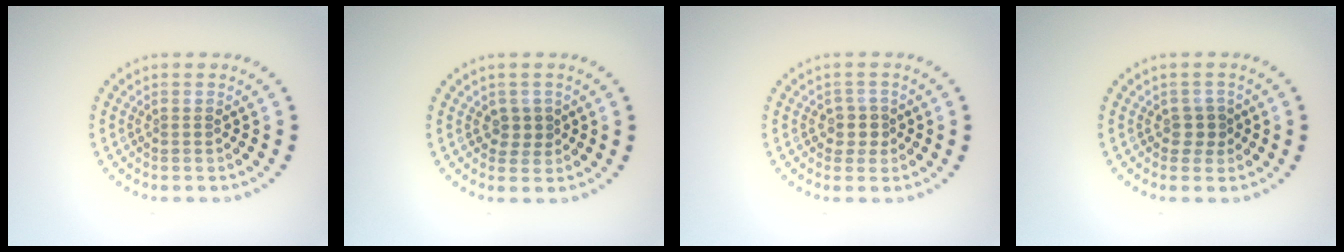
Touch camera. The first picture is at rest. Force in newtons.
{"total": 1.7, "press": 1.5, "slide": 0.9}
{"total": 1.8, "press": 1.6, "slide": 0.9}
{"total": 1.5, "press": 1.3, "slide": 0.8}